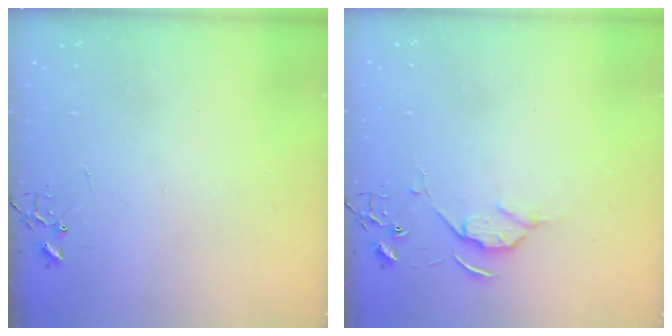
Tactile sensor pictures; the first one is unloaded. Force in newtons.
{"total": 5.7, "press": 5.7, "slide": 0.8}